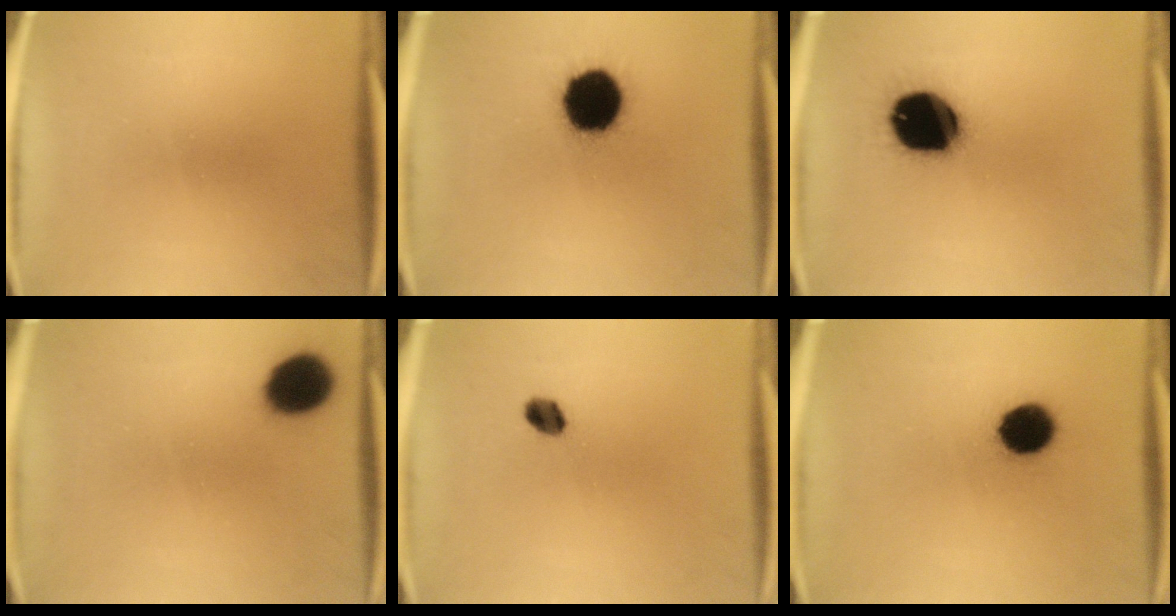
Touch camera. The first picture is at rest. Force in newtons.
{"total": 18.2}
{"total": 20.2}
{"total": 10.3}
{"total": 3.5}
{"total": 10.3}